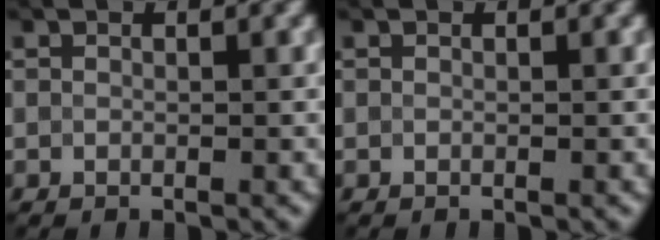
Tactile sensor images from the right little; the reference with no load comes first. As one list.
[{"total": 0.0}]